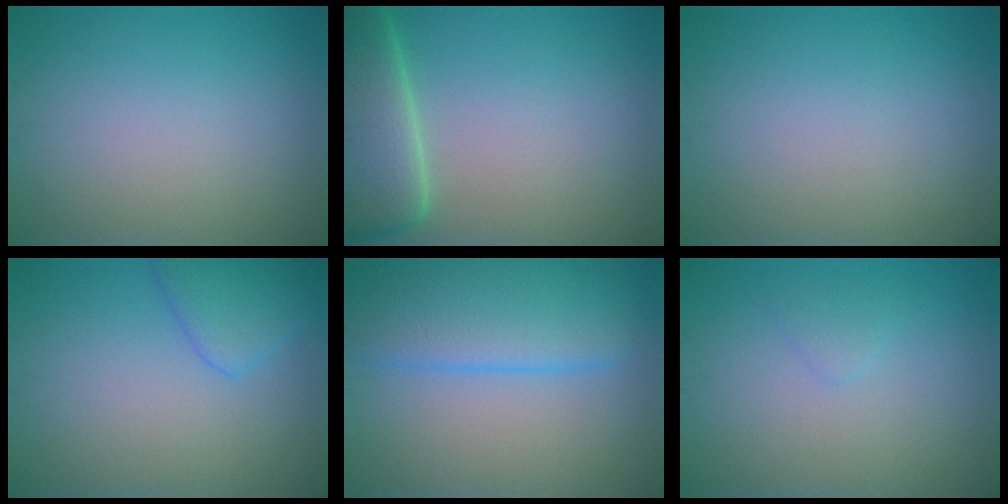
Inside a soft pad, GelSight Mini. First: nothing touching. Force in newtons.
{"total": 7.6, "press": 7.5, "slide": 1.2}
{"total": 0.0}
{"total": 2.9, "press": 2.9, "slide": 0.2}
{"total": 7.6, "press": 7.6, "slide": 0.4}
{"total": 0.9, "press": 0.9, "slide": 0.1}